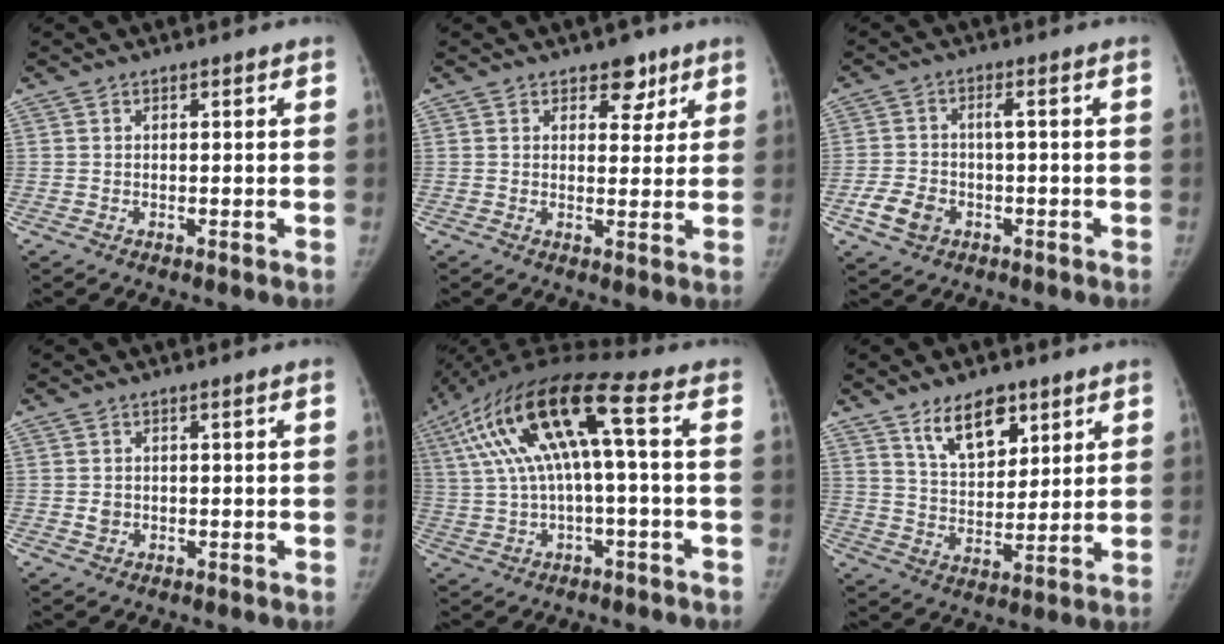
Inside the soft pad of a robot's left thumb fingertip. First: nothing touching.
{"total": 4.7, "force": [3.0, 3.0, 2.1], "torque": [0.004, -0.015, 0.040]}
{"total": 6.0, "force": [-2.3, 3.8, 4.1], "torque": [-0.077, 0.018, -0.035]}
{"total": 1.4, "force": [0.0, 1.1, 0.8], "torque": [-0.008, 0.003, 0.005]}
{"total": 17.1, "force": [3.0, 4.0, 16.3], "torque": [-0.340, 0.050, 0.056]}
{"total": 10.5, "force": [6.4, 5.6, 6.2], "torque": [-0.072, -0.042, 0.117]}